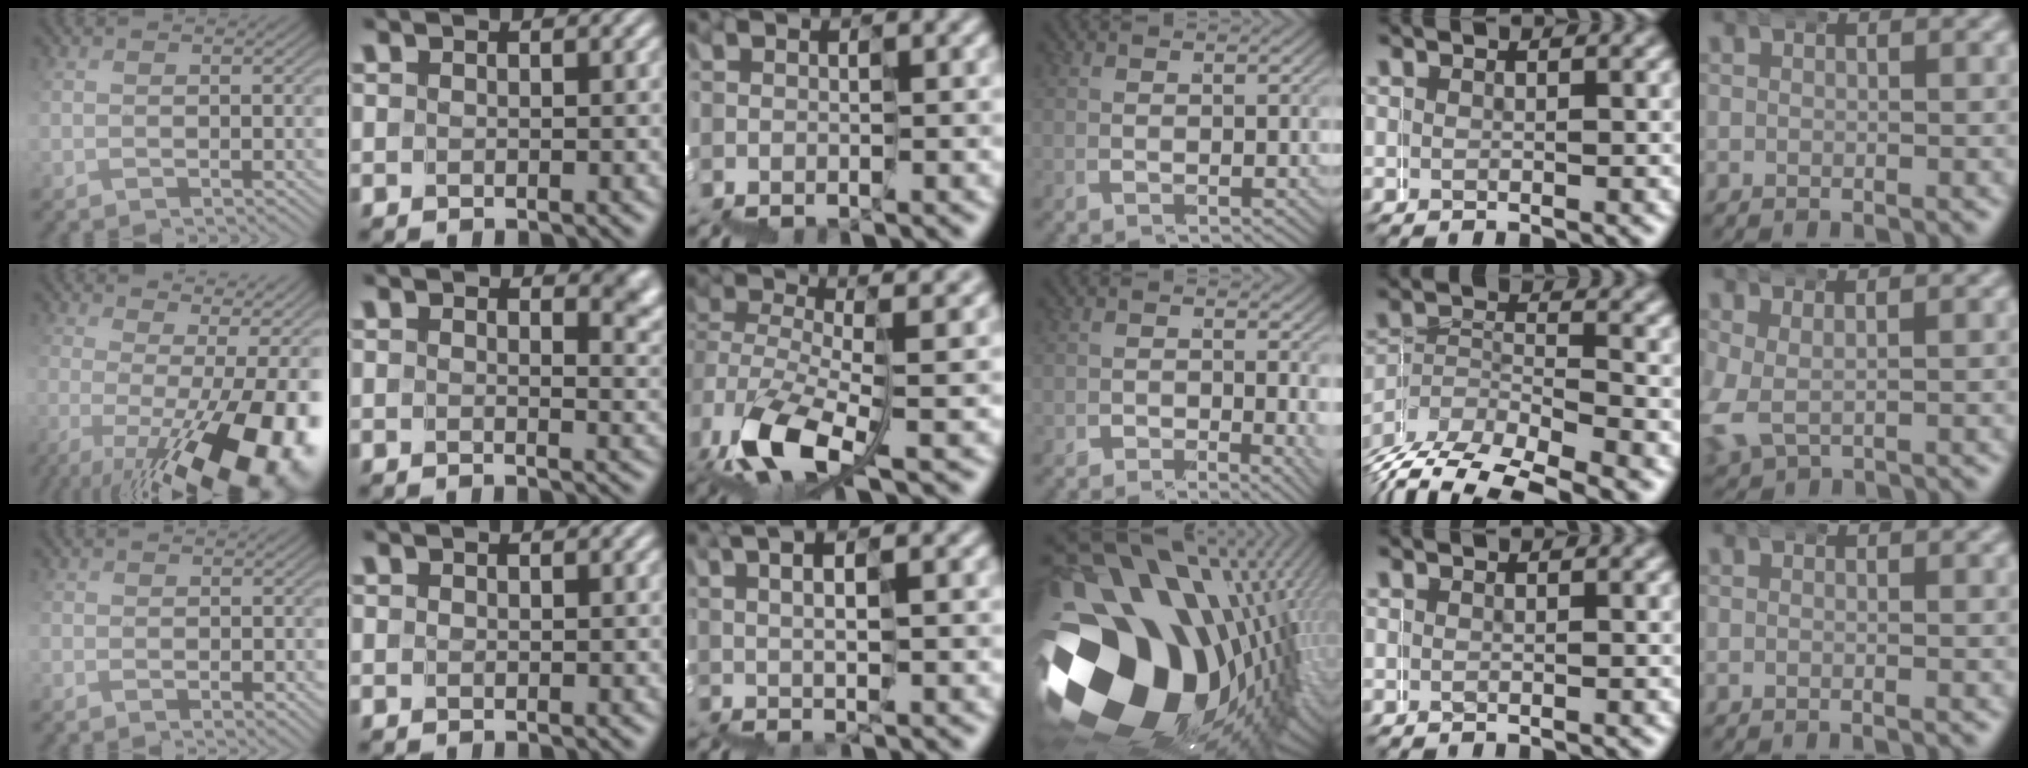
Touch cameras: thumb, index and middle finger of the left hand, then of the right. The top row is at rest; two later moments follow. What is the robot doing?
{"motion": "wrap", "object": "duck tape"}